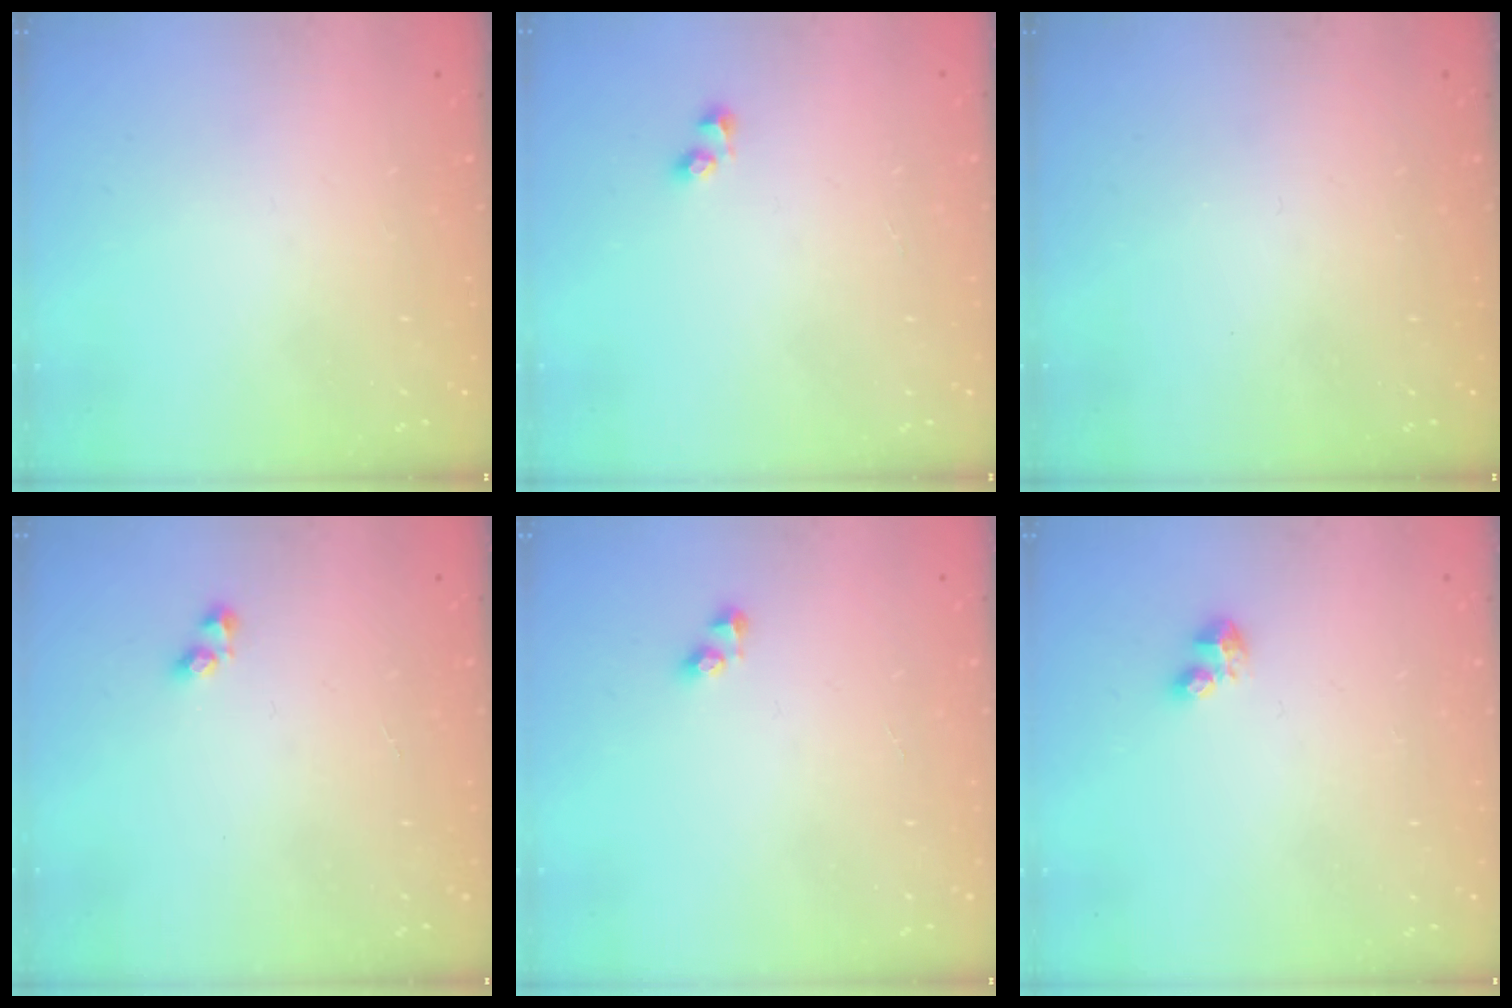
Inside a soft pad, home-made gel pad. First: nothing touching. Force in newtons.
{"total": 2.6, "press": 2.3, "slide": 1.2}
{"total": 0.0}
{"total": 2.9, "press": 2.6, "slide": 1.3}
{"total": 2.5, "press": 2.5, "slide": 0.2}
{"total": 2.3, "press": 2.2, "slide": 0.5}